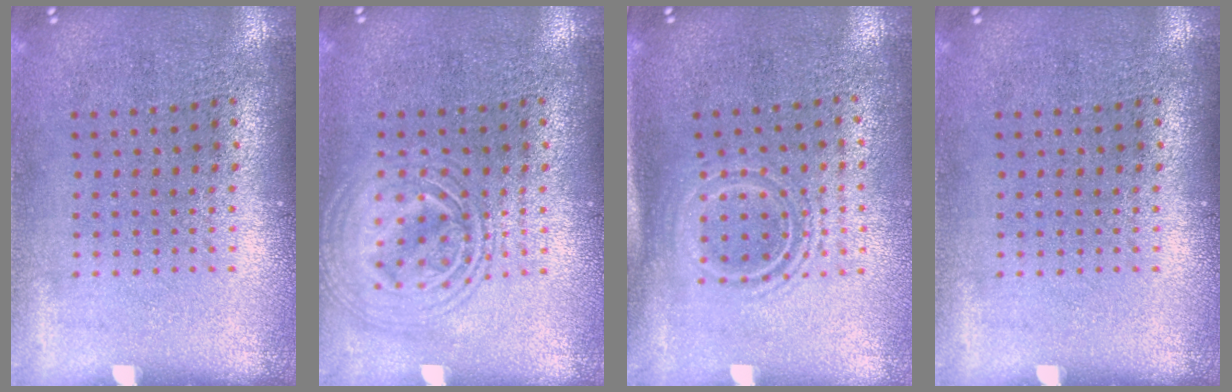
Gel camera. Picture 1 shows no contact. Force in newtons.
{"total": 2.9, "press": 2.9, "slide": 0.4}
{"total": 1.6, "press": 1.2, "slide": 1.0}
{"total": 0.0}